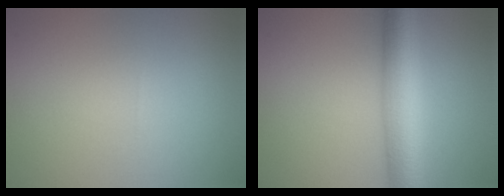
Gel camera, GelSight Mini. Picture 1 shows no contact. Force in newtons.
{"total": 6.3, "press": 6.3, "slide": 0.1}